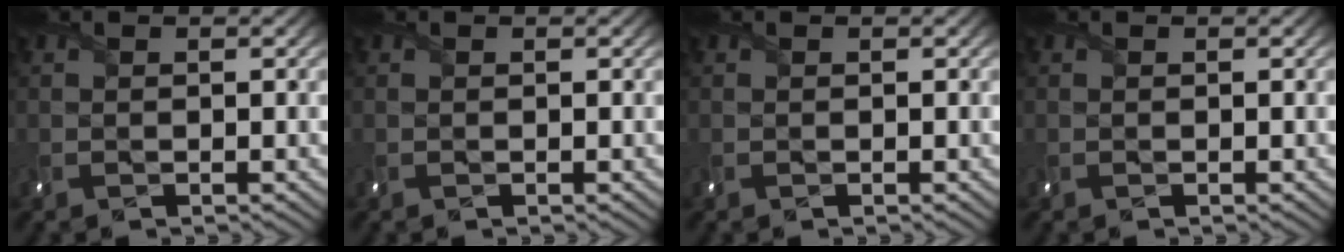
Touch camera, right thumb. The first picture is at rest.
{"total": 0.0}
{"total": 0.0}
{"total": 0.0}